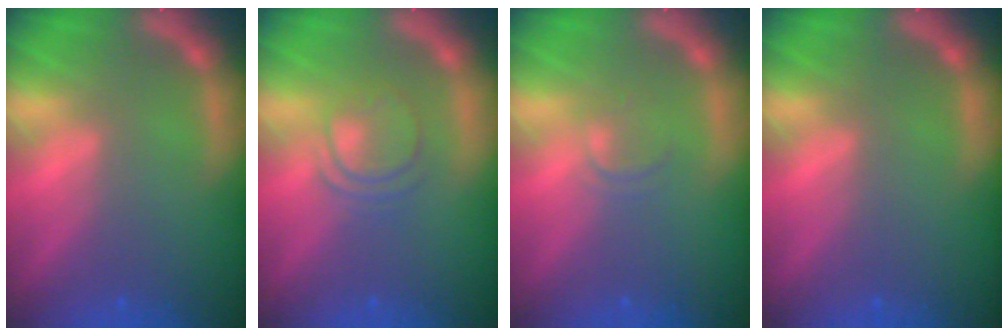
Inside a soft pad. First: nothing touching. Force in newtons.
{"total": 3.5}
{"total": 1.4}
{"total": 0.0}